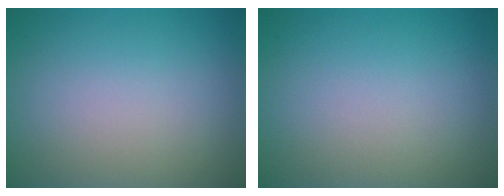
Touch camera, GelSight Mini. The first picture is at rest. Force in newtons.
{"total": 0.0}